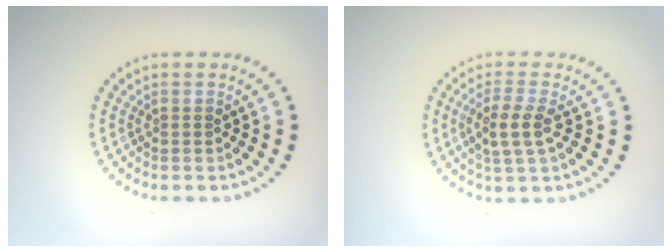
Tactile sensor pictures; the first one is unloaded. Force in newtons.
{"total": 2.8, "press": 2.6, "slide": 1.1}